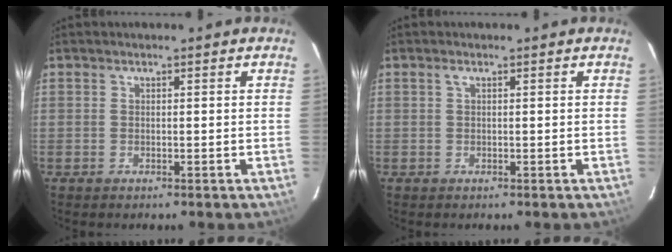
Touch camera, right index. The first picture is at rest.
{"total": 0.6, "force": [0.2, 0.0, 0.5], "torque": [-0.011, 0.004, 0.003]}